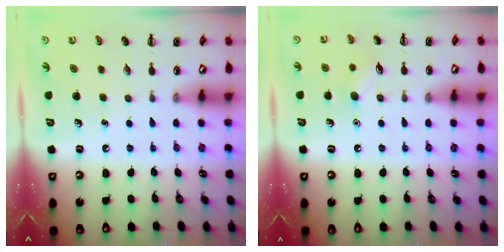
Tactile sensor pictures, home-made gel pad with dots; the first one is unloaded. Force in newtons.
{"total": 6.4, "press": 6.2, "slide": 1.8}